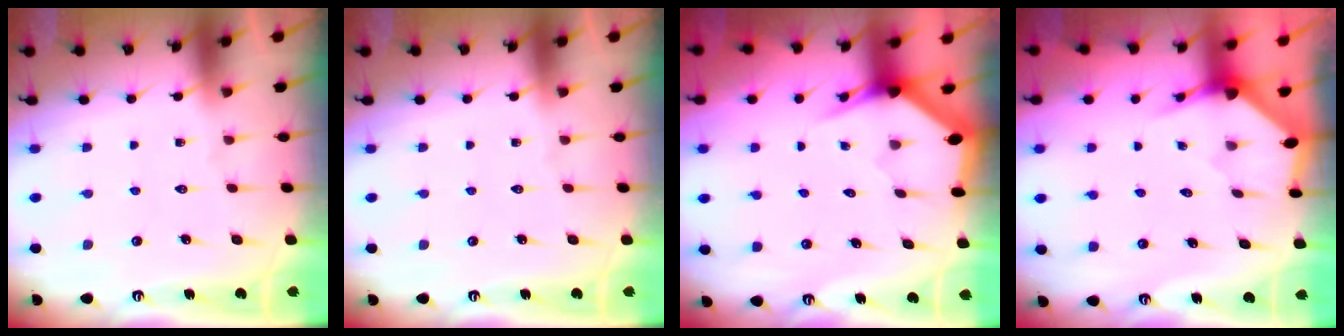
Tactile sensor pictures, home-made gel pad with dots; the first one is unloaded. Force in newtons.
{"total": 0.0}
{"total": 3.2, "press": 3.2, "slide": 0.0}
{"total": 2.8, "press": 2.8, "slide": 0.3}